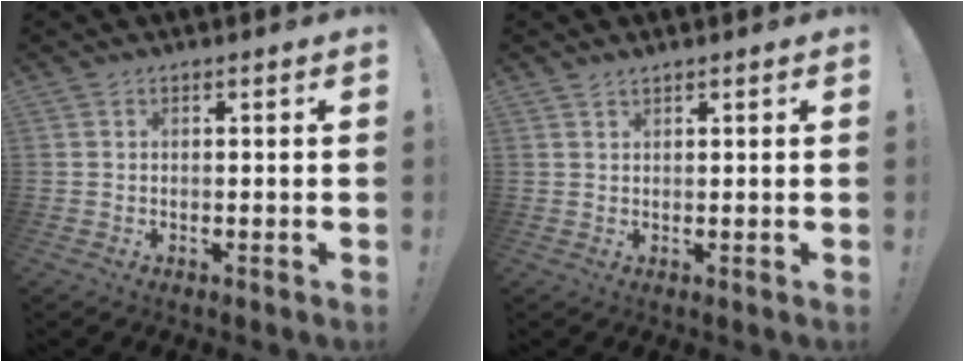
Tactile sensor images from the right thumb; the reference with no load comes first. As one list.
[{"total": 1.2, "force": [1.1, 0.2, 0.4], "torque": [-0.009, -0.003, 0.021]}]